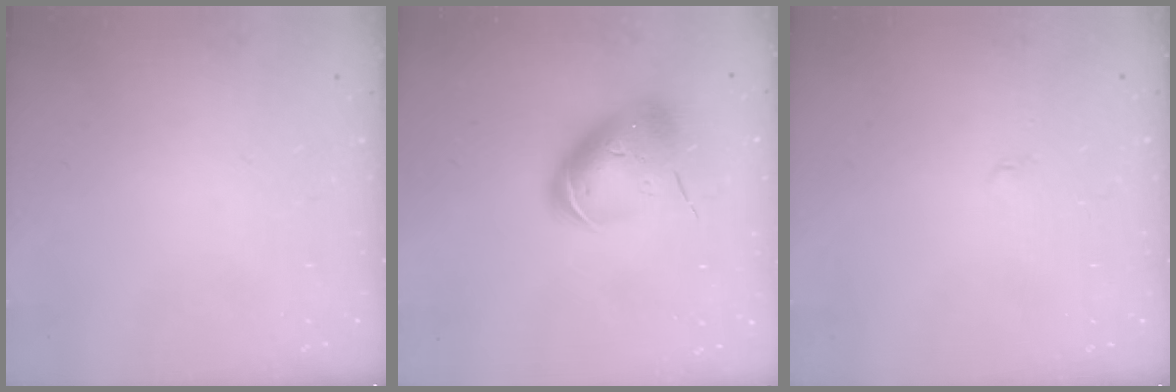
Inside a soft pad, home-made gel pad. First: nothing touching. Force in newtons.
{"total": 13.0, "press": 12.8, "slide": 2.3}
{"total": 2.0, "press": 2.0, "slide": 0.2}